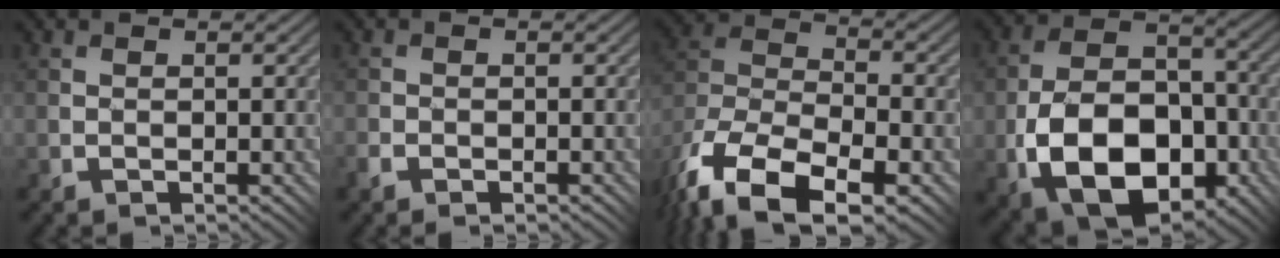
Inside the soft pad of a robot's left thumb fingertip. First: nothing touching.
{"total": 1.9, "force": [-1.5, 1.0, 0.8], "torque": [-0.020, -0.002, -0.037]}
{"total": 14.9, "force": [-9.5, 7.3, 8.9], "torque": [-0.218, -0.033, -0.156]}
{"total": 14.4, "force": [-5.1, 9.1, 9.9], "torque": [-0.177, -0.023, -0.093]}